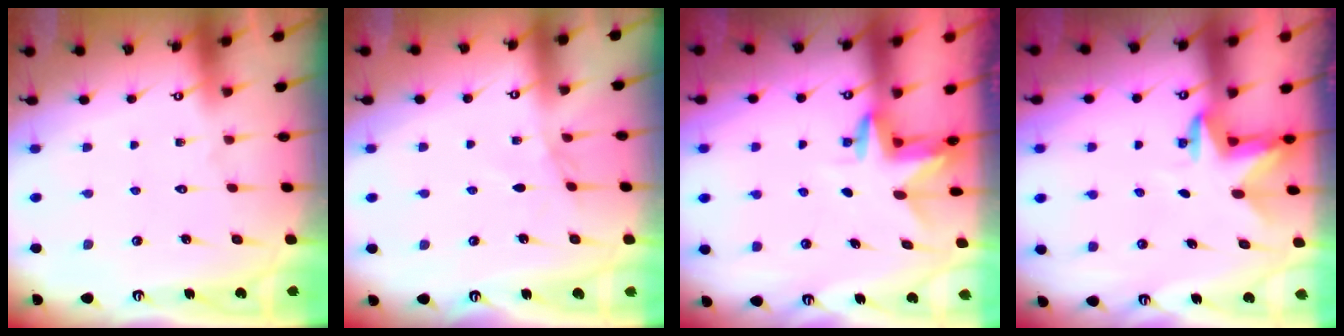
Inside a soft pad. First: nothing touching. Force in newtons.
{"total": 3.6, "press": 3.6, "slide": 0.5}
{"total": 3.2, "press": 3.2, "slide": 0.3}
{"total": 3.1, "press": 3.0, "slide": 0.8}